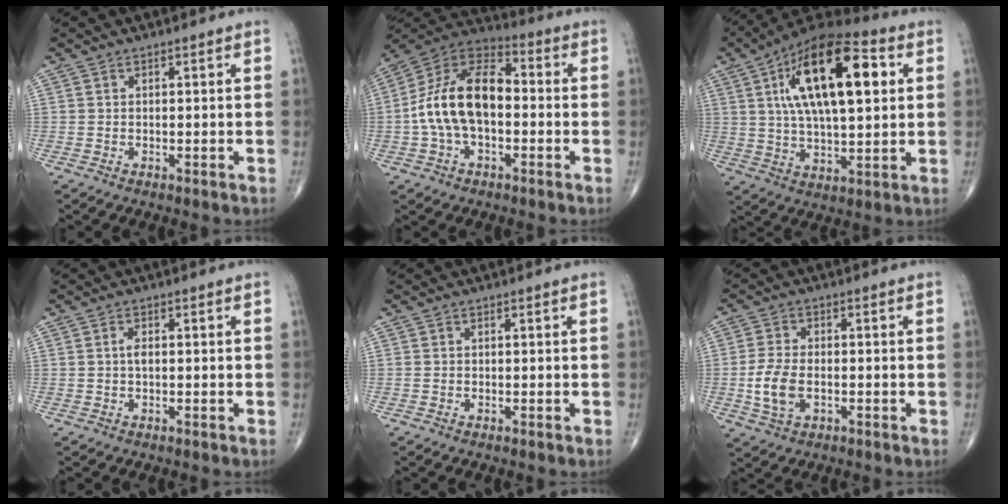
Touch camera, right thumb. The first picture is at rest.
{"total": 15.9, "force": [-1.2, 9.2, 12.9], "torque": [-0.234, 0.045, -0.032]}
{"total": 22.5, "force": [6.0, 9.4, 19.5], "torque": [-0.319, 0.007, 0.090]}
{"total": 1.5, "force": [0.1, 0.6, 1.3], "torque": [-0.027, 0.001, 0.001]}
{"total": 0.0}
{"total": 6.7, "force": [-1.4, 3.8, 5.3], "torque": [-0.113, 0.006, -0.027]}